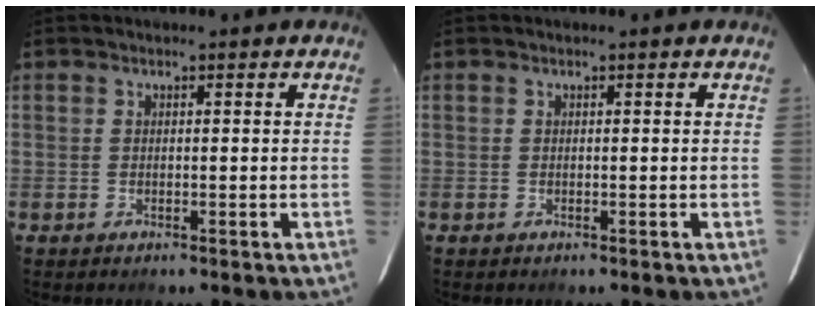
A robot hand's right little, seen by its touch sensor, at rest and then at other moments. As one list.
[{"total": 0.0}]